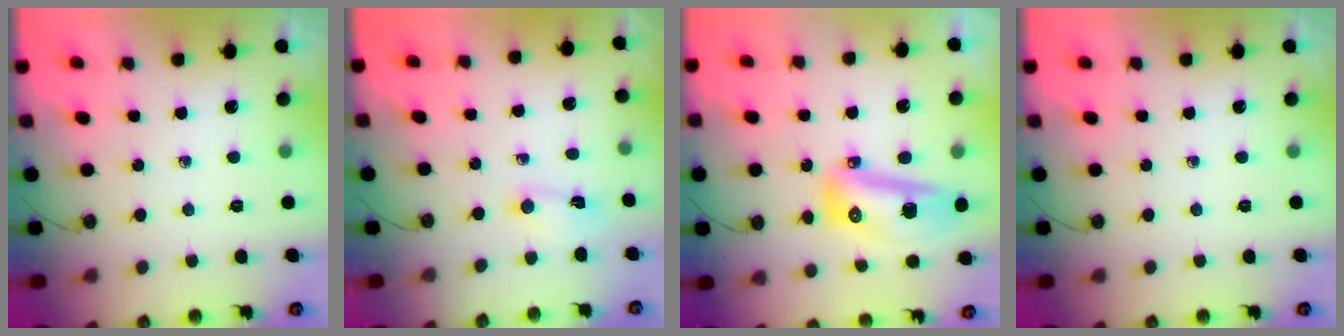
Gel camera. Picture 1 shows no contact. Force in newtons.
{"total": 2.2, "press": 2.1, "slide": 0.3}
{"total": 13.1, "press": 13.0, "slide": 1.5}
{"total": 0.0}